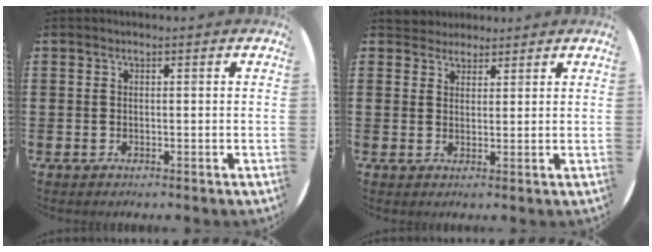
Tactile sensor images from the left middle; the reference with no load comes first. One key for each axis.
{"total": 2.7, "fx": 2.5, "fy": 1.0, "fz": -0.3, "tx": 0.008, "ty": -0.003, "tz": 0.046}